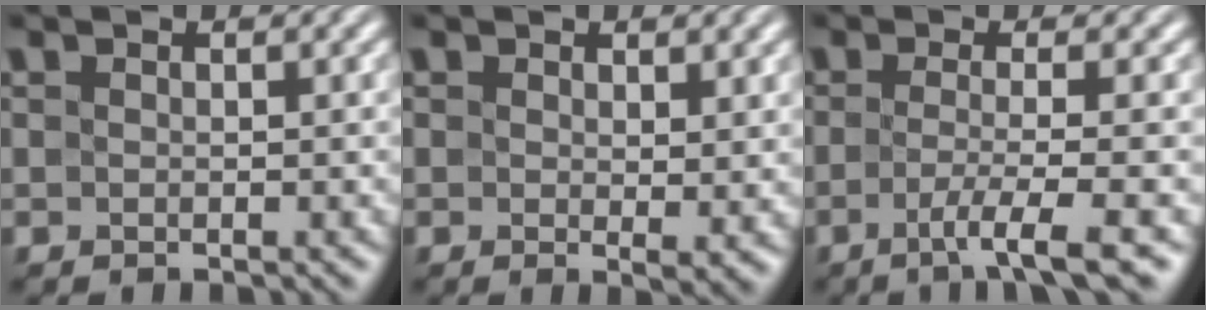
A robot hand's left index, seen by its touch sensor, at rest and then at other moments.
{"total": 1.7, "force": [0.6, 0.4, 1.5], "torque": [-0.020, -0.014, 0.014]}
{"total": 4.1, "force": [-1.6, 0.7, 3.7], "torque": [-0.058, -0.010, -0.036]}